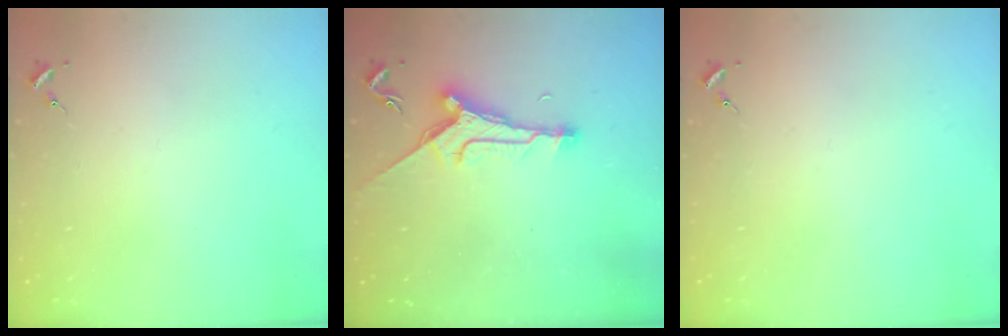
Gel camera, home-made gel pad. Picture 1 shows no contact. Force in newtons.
{"total": 11.4, "press": 11.3, "slide": 1.0}
{"total": 0.0}